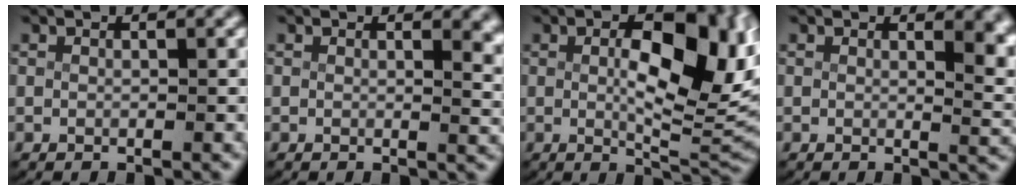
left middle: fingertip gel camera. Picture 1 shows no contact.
{"total": 2.1, "force": [1.3, 0.6, 1.5], "torque": [-0.009, -0.013, 0.018]}
{"total": 11.2, "force": [2.0, 4.8, 9.9], "torque": [-0.122, -0.012, 0.029]}
{"total": 3.3, "force": [1.4, 1.1, 2.8], "torque": [-0.019, -0.017, 0.023]}